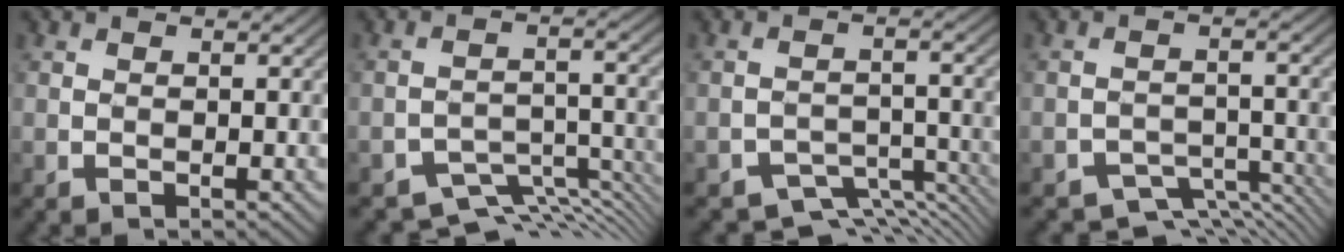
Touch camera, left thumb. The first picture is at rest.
{"total": 7.3, "force": [-6.2, 2.6, 2.9], "torque": [-0.044, -0.017, -0.097]}
{"total": 6.3, "force": [-5.1, 2.5, 2.6], "torque": [-0.038, -0.016, -0.081]}
{"total": 5.7, "force": [-4.8, 2.1, 2.2], "torque": [-0.032, -0.015, -0.073]}